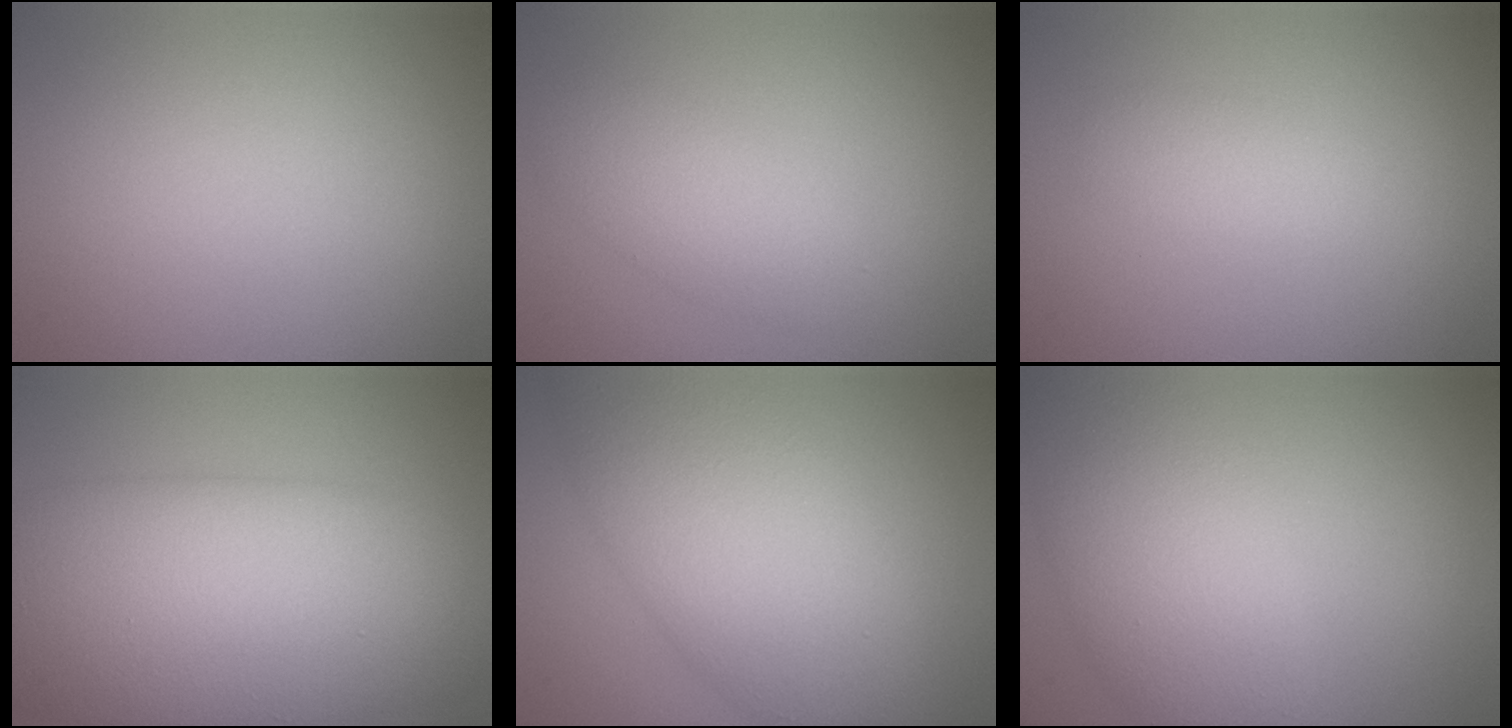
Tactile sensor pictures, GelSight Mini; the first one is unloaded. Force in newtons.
{"total": 3.0, "press": 3.0, "slide": 0.1}
{"total": 1.7, "press": 1.7, "slide": 0.1}
{"total": 14.6, "press": 14.6, "slide": 0.1}
{"total": 9.4, "press": 9.4, "slide": 0.3}
{"total": 6.5, "press": 6.5, "slide": 0.2}